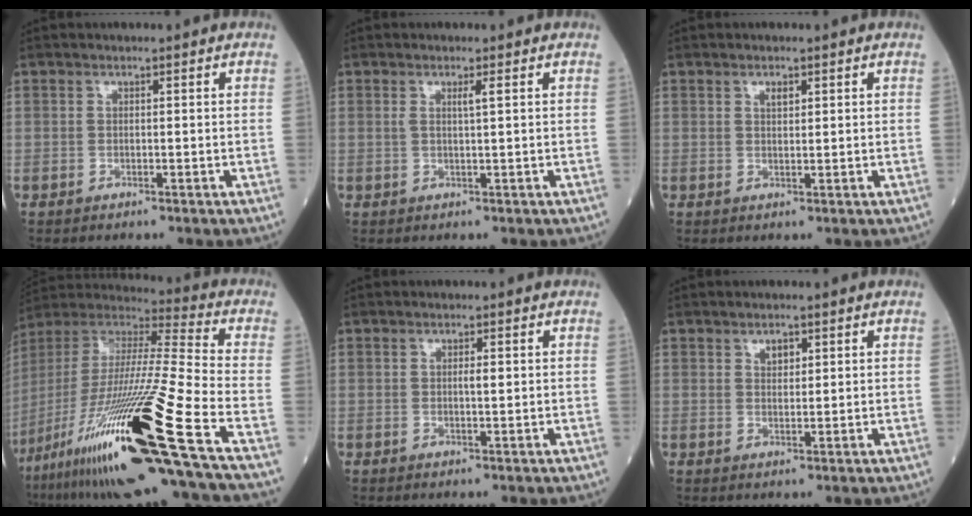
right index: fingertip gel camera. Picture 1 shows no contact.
{"total": 1.3, "force": [0.6, -0.2, 1.2], "torque": [-0.025, 0.002, 0.012]}
{"total": 1.4, "force": [0.8, 0.6, 1.0], "torque": [-0.019, 0.001, 0.015]}
{"total": 30.3, "force": [-15.6, 0.1, 26.0], "torque": [-0.501, -0.060, -0.288]}
{"total": 1.2, "force": [0.3, 0.3, 1.1], "torque": [-0.017, 0.003, 0.006]}
{"total": 1.9, "force": [1.1, 1.0, 1.2], "torque": [-0.021, 0.000, 0.021]}